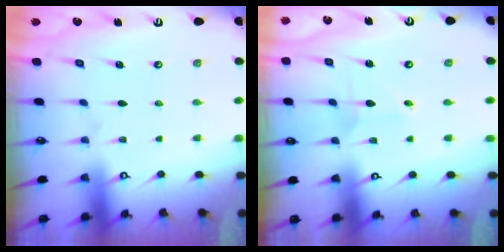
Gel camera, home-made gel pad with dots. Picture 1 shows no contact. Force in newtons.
{"total": 2.7, "press": 2.7, "slide": 0.2}